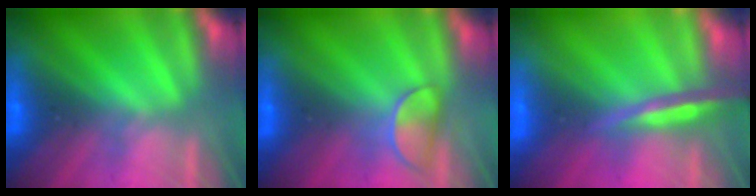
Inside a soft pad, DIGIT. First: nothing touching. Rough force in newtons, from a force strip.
{"total": 2.5}
{"total": 7.5}